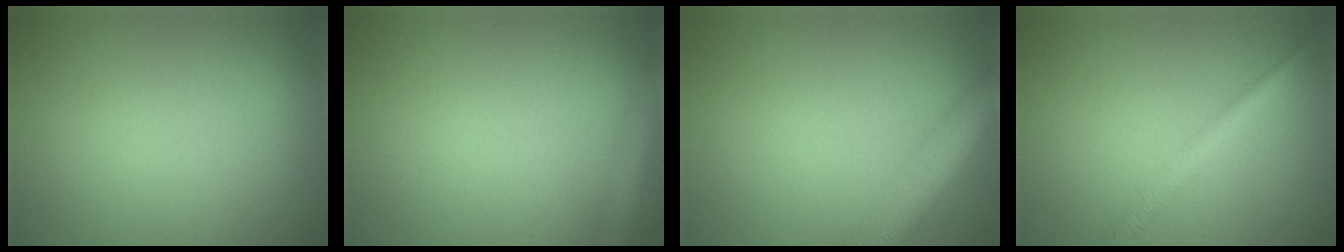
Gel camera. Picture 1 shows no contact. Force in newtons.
{"total": 2.9, "press": 2.9, "slide": 0.1}
{"total": 6.0, "press": 6.0, "slide": 0.4}
{"total": 2.4, "press": 2.4, "slide": 0.1}